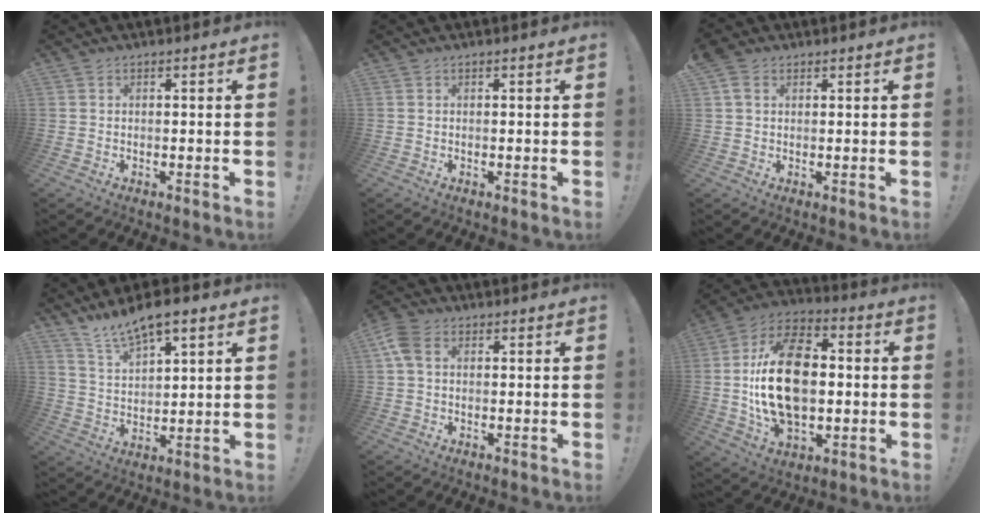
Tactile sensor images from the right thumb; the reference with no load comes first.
{"total": 0.0}
{"total": 4.2, "force": [2.0, 2.9, 2.2], "torque": [-0.031, 0.000, 0.040]}
{"total": 10.1, "force": [8.2, 3.1, 5.0], "torque": [-0.087, -0.053, 0.148]}
{"total": 5.3, "force": [1.5, 3.6, 3.6], "torque": [-0.081, 0.002, 0.031]}
{"total": 23.7, "force": [-0.2, 15.3, 18.1], "torque": [-0.336, 0.016, 0.001]}